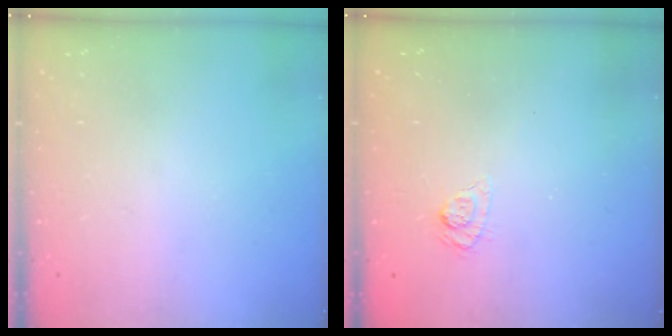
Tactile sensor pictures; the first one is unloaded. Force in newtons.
{"total": 4.5, "press": 4.2, "slide": 1.7}